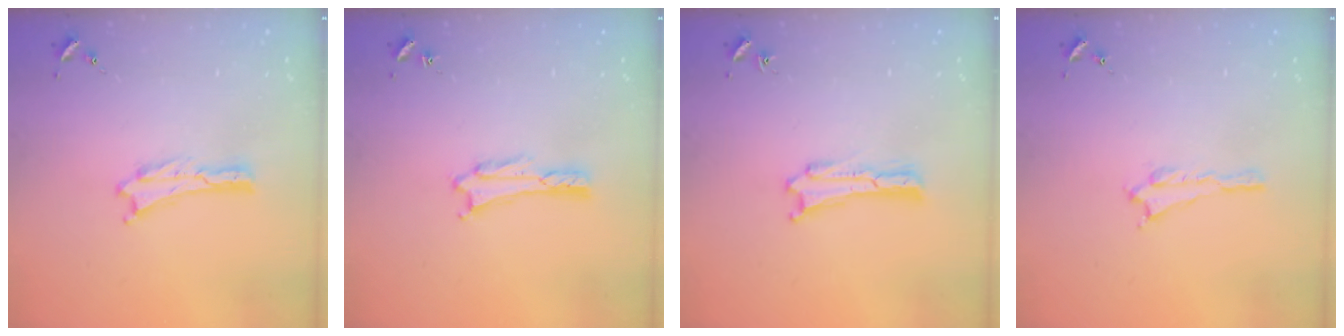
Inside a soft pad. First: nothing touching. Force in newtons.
{"total": 1.8, "press": 1.8, "slide": 0.2}
{"total": 0.0}
{"total": 0.6, "press": 0.6, "slide": 0.2}